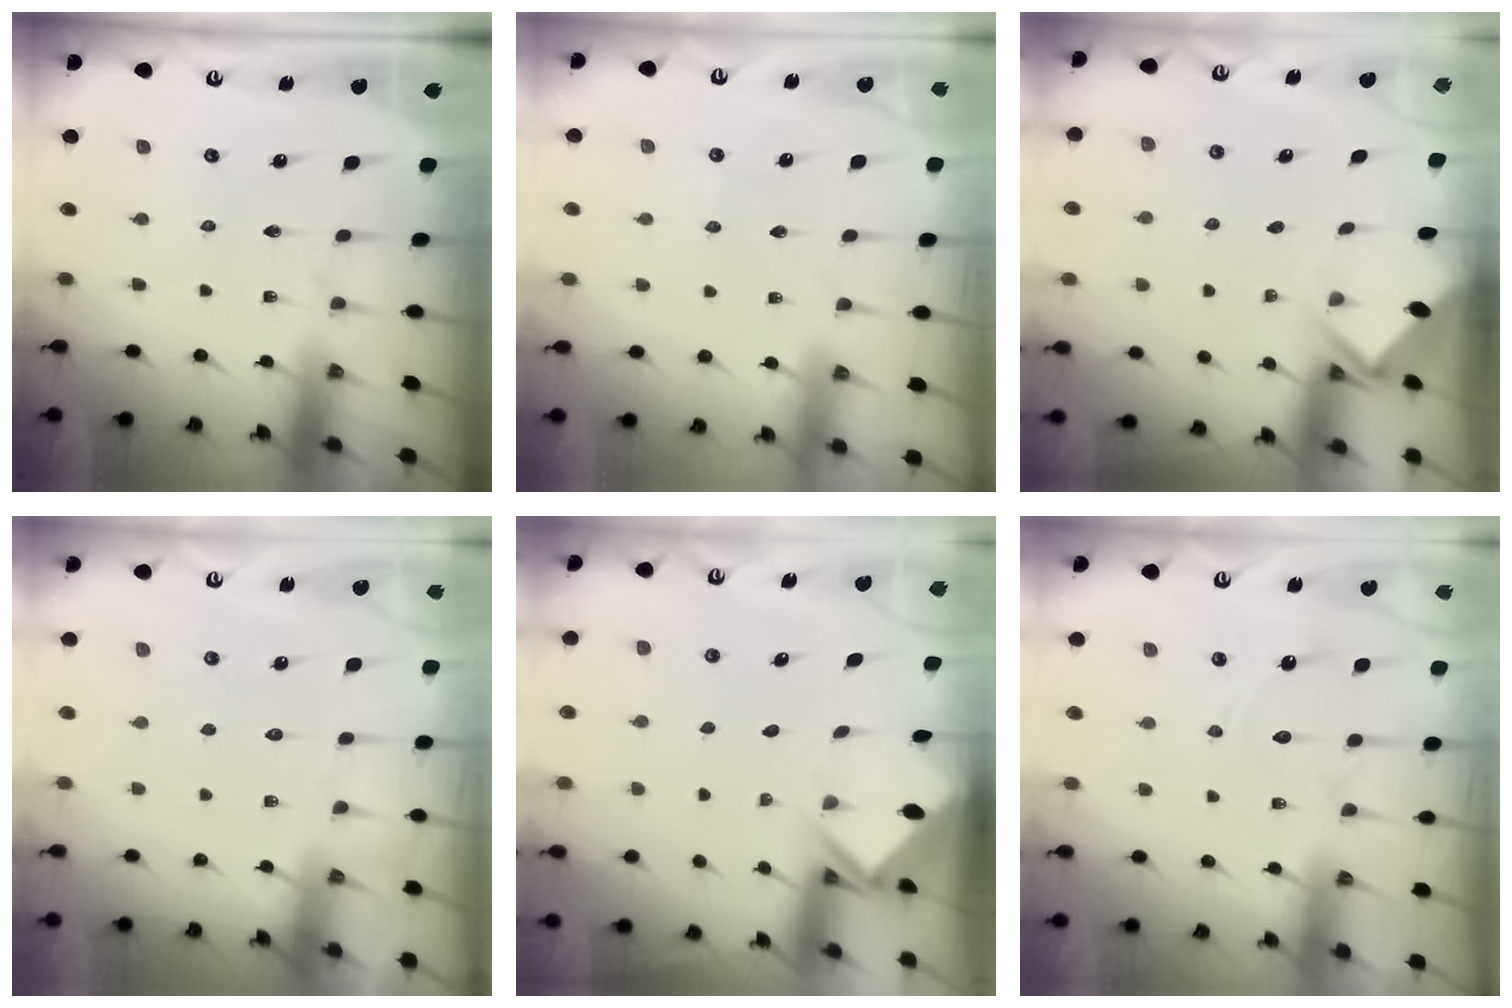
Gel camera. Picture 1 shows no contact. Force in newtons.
{"total": 1.5, "press": 1.4, "slide": 0.2}
{"total": 2.7, "press": 2.7, "slide": 0.2}
{"total": 5.5, "press": 5.5, "slide": 0.7}
{"total": 2.6, "press": 2.6, "slide": 0.2}
{"total": 9.6, "press": 9.5, "slide": 0.7}